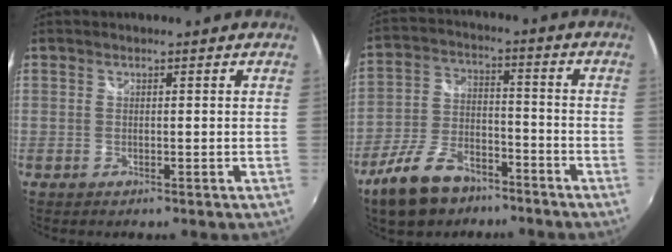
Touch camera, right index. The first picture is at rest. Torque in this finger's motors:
{"motor_torque": [1.21, -0.89, 0.43, 0.07]}